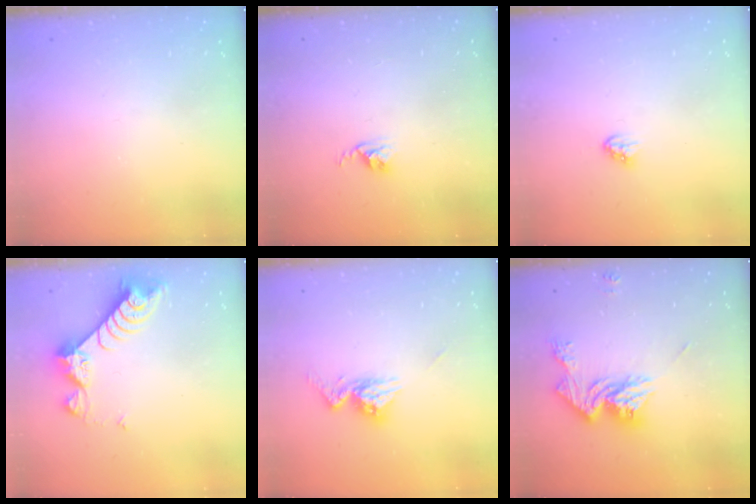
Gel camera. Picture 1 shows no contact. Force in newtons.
{"total": 2.8, "press": 2.7, "slide": 0.4}
{"total": 3.5, "press": 3.5, "slide": 0.2}
{"total": 8.6, "press": 8.5, "slide": 0.7}
{"total": 9.4, "press": 9.4, "slide": 0.8}
{"total": 14.0, "press": 13.9, "slide": 1.2}